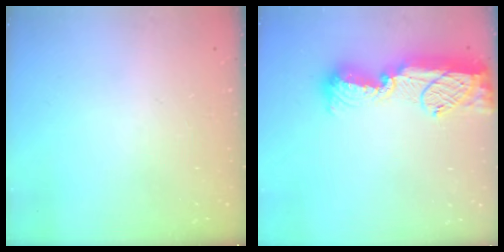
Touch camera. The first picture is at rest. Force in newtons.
{"total": 17.4, "press": 16.6, "slide": 5.5}